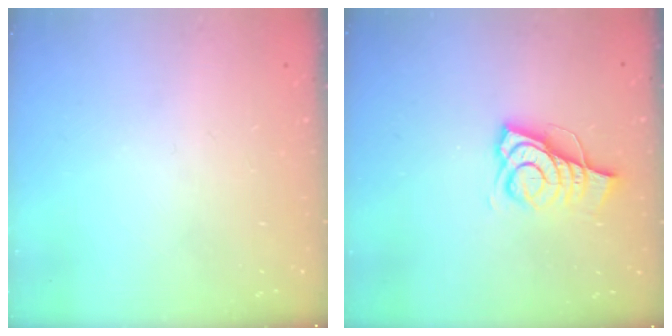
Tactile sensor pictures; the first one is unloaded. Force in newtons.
{"total": 10.2, "press": 9.6, "slide": 3.3}